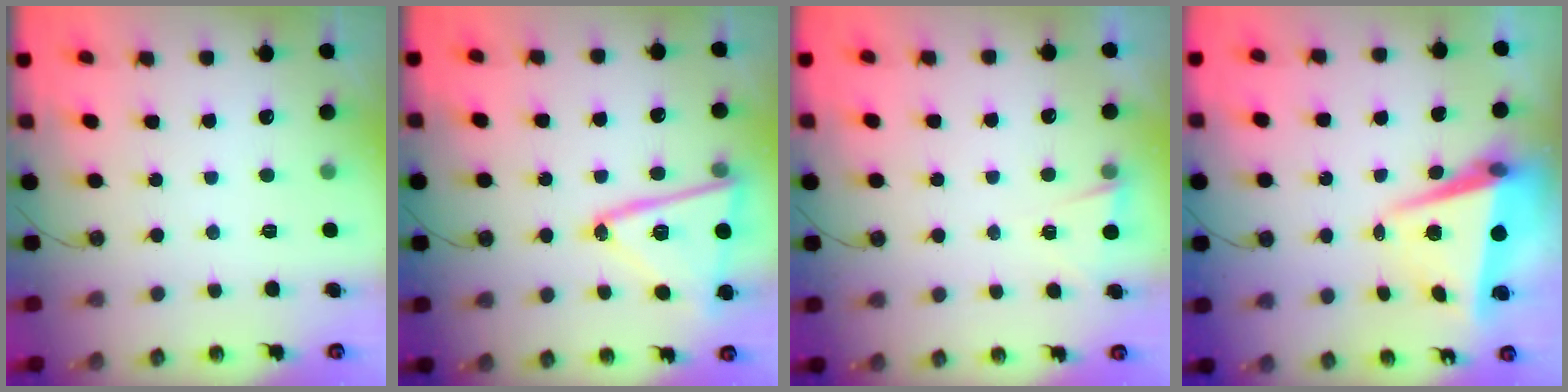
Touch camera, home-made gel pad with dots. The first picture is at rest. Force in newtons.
{"total": 17.2, "press": 17.2, "slide": 1.1}
{"total": 1.5, "press": 1.3, "slide": 0.8}
{"total": 8.3, "press": 8.2, "slide": 1.1}